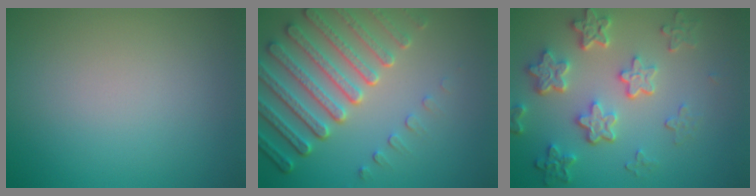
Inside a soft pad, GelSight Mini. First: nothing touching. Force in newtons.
{"total": 7.0, "press": 5.3, "slide": 4.5}
{"total": 5.8, "press": 4.3, "slide": 3.8}